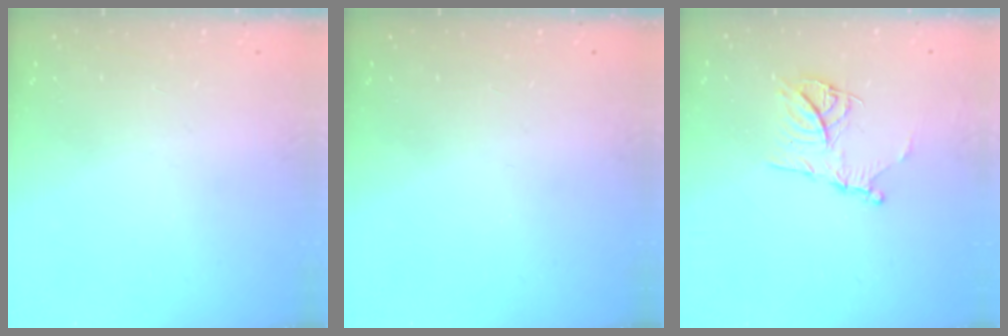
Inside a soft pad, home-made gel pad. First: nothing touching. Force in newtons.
{"total": 0.0}
{"total": 12.7, "press": 12.6, "slide": 1.4}